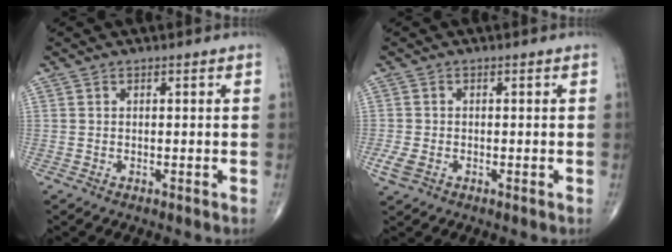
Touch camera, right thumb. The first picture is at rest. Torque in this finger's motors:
{"motor_torque": [1.30, 1.15, -0.03, -0.18, 0.02]}